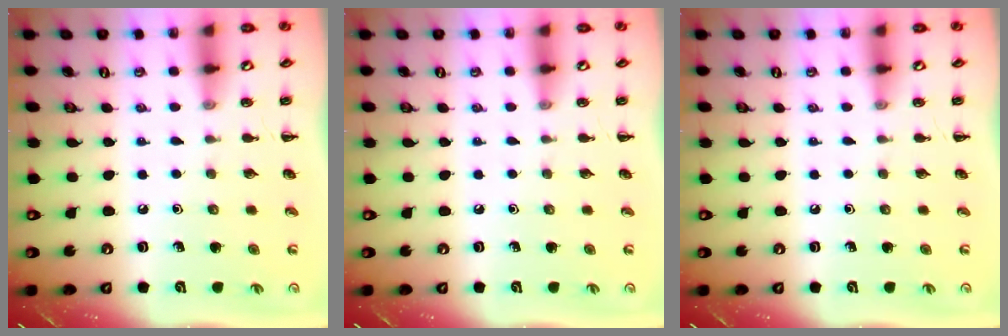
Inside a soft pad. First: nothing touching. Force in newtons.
{"total": 0.0}
{"total": 0.0}